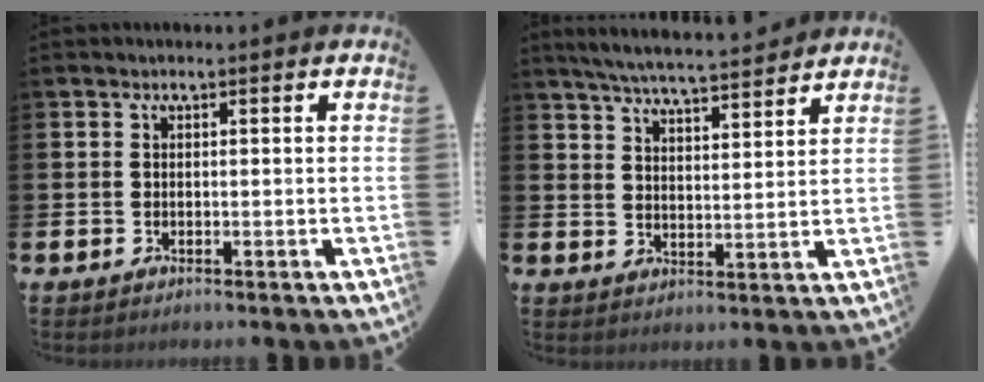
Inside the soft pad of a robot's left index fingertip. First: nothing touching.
{"total": 5.9, "force": [5.8, 0.1, 1.3], "torque": [-0.040, -0.035, 0.100]}